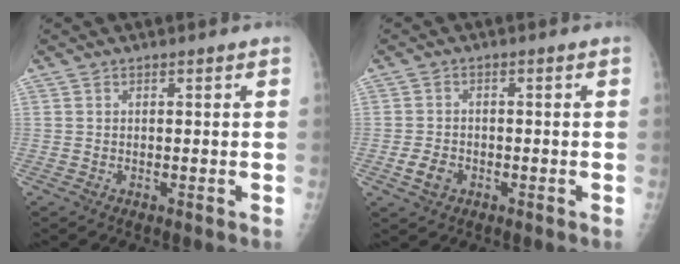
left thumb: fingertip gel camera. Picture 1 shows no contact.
{"total": 3.5, "force": [-1.4, 2.6, 1.9], "torque": [-0.031, 0.006, -0.023]}